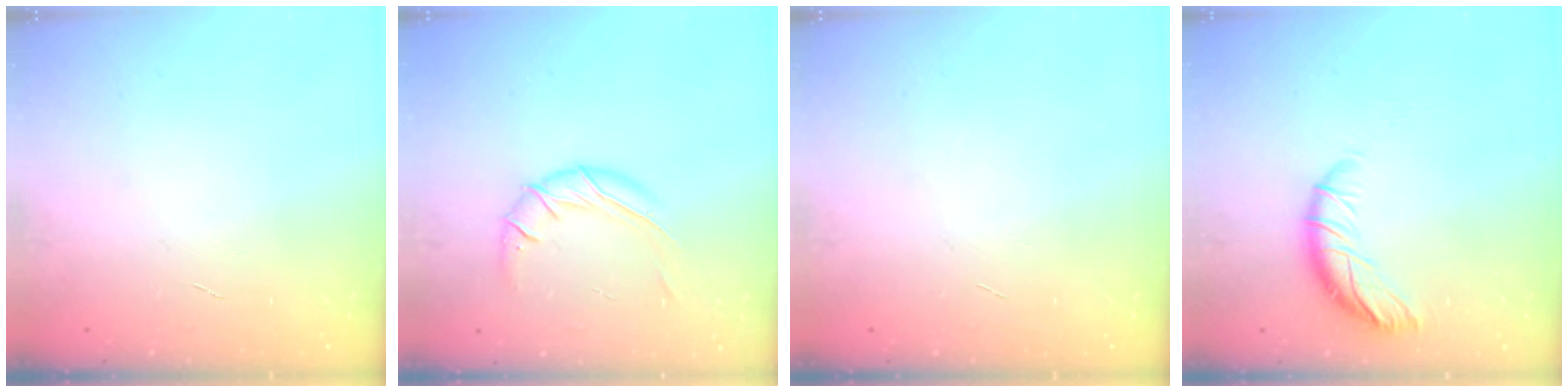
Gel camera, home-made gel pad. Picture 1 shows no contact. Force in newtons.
{"total": 11.0, "press": 10.9, "slide": 1.8}
{"total": 0.0}
{"total": 10.1, "press": 10.1, "slide": 0.5}